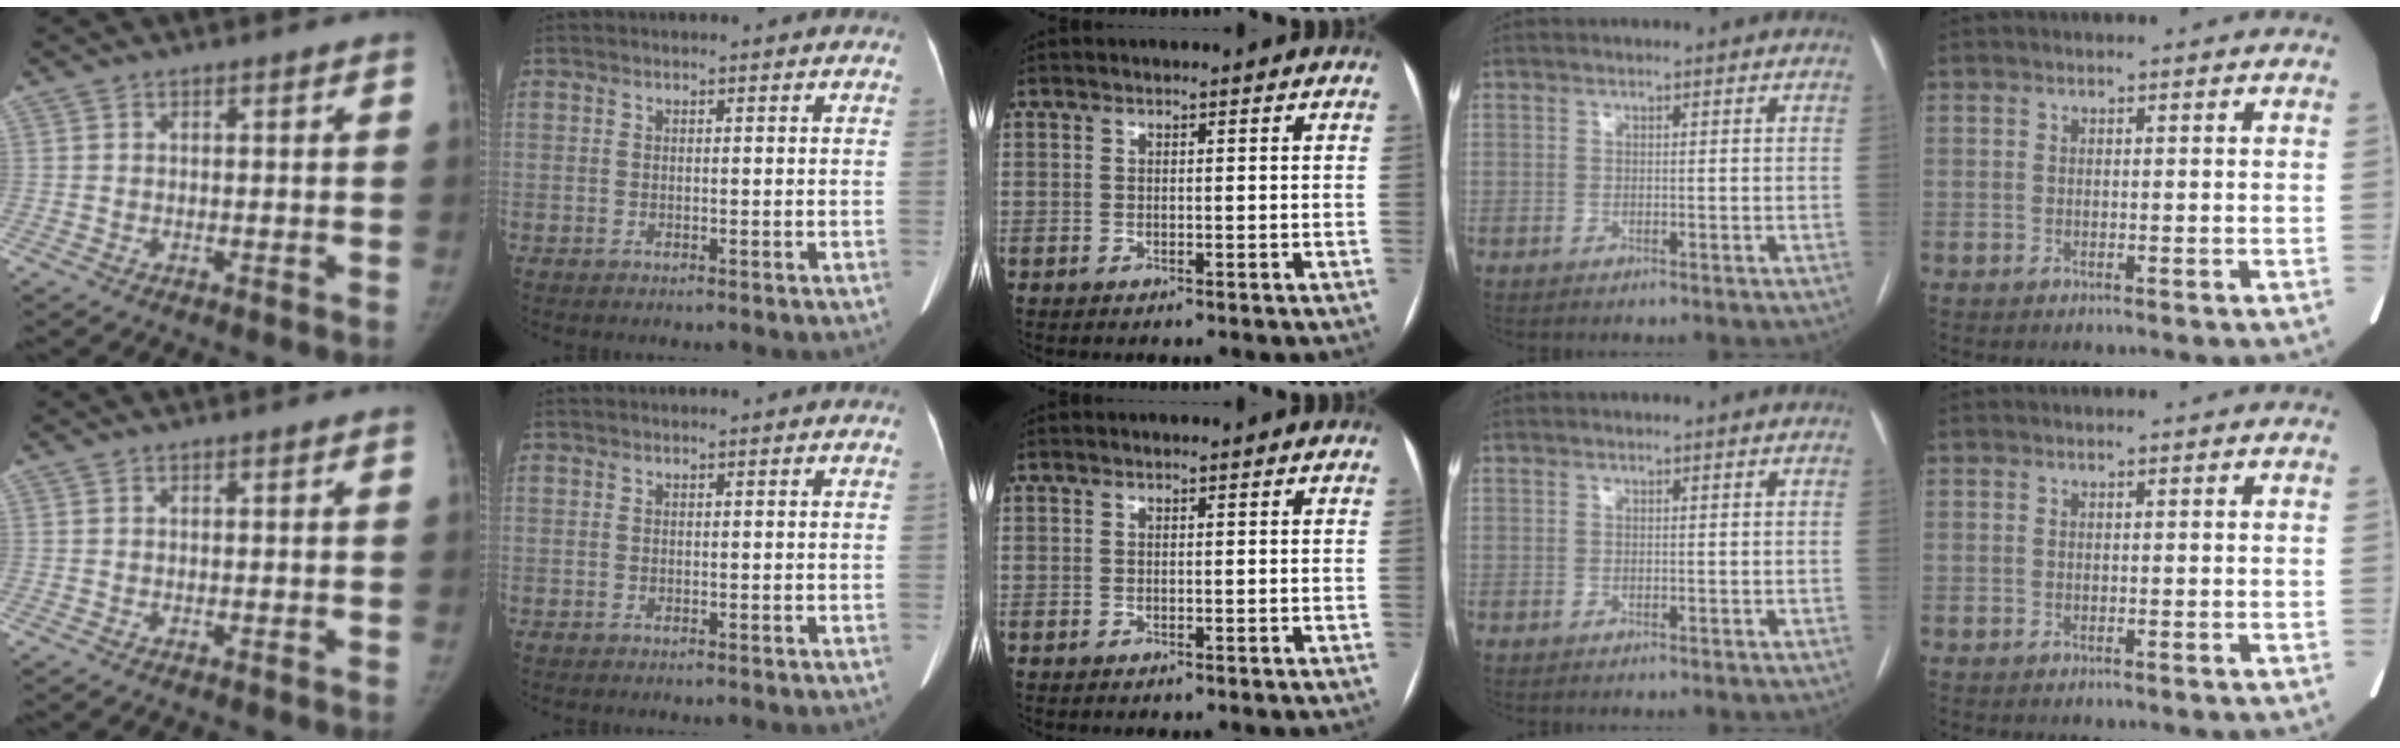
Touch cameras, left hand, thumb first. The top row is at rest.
{}